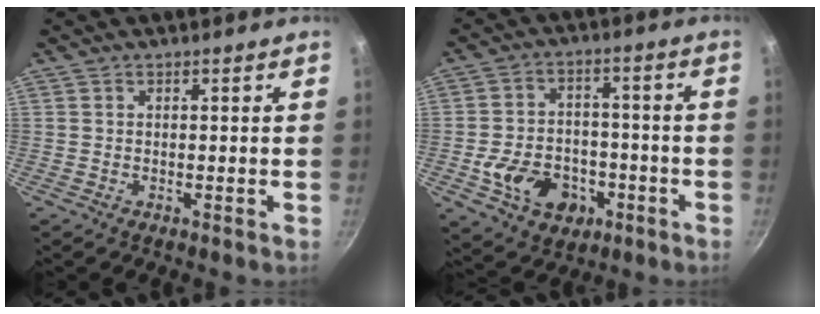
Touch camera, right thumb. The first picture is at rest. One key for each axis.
{"total": 12.8, "fx": -4.5, "fy": 9.5, "fz": 7.2, "tx": -0.097, "ty": 0.035, "tz": -0.064}